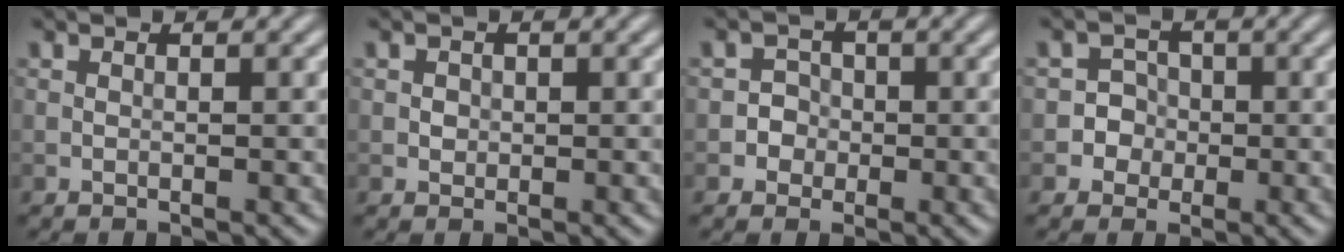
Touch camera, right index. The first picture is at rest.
{"total": 0.8, "force": [0.1, 0.7, 0.2], "torque": [0.001, -0.002, 0.001]}
{"total": 1.9, "force": [-0.5, 1.8, 0.2], "torque": [0.024, 0.003, -0.018]}
{"total": 2.9, "force": [-0.8, 2.7, 0.2], "torque": [0.027, 0.010, -0.028]}